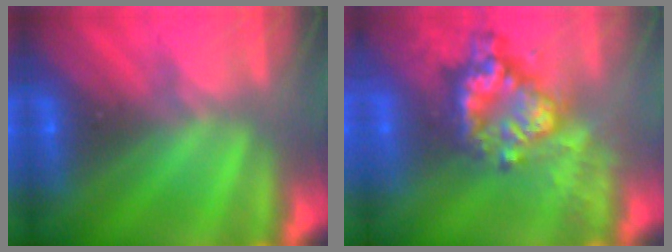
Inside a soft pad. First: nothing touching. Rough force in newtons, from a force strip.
{"total": 6.8}